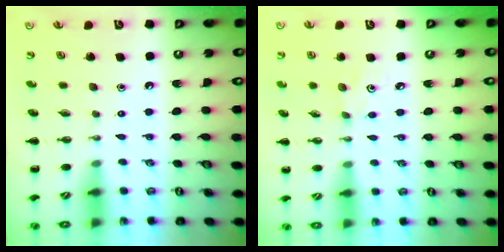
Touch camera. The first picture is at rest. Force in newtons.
{"total": 2.9, "press": 2.8, "slide": 0.8}